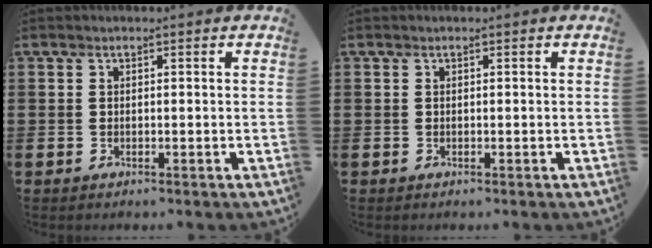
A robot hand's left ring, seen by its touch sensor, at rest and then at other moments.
{"total": 0.0}